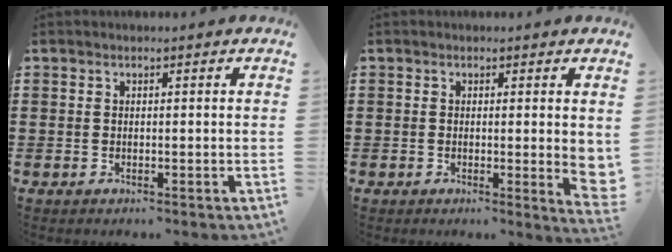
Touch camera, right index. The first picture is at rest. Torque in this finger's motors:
{"motor_torque": [0.11, -0.06, 0.36, 0.02]}